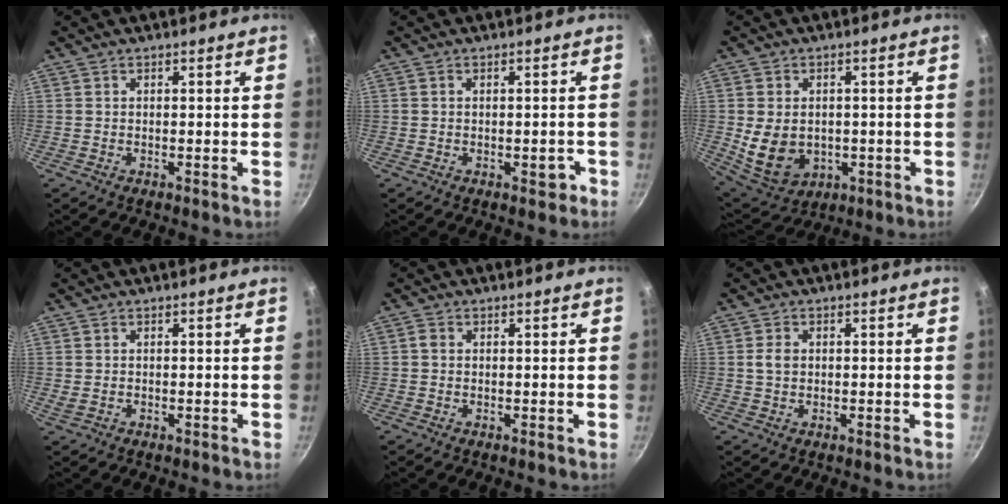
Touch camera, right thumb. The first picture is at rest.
{"total": 2.2, "force": [-0.8, 1.3, 1.6], "torque": [0.004, 0.016, -0.004]}
{"total": 10.7, "force": [-0.8, 8.1, 6.9], "torque": [-0.108, -0.011, 0.010]}
{"total": 1.0, "force": [-0.2, 0.7, 0.6], "torque": [-0.011, 0.000, 0.002]}
{"total": 1.1, "force": [0.1, 0.9, 0.5], "torque": [-0.008, 0.005, 0.000]}
{"total": 2.5, "force": [0.3, 1.9, 1.7], "torque": [-0.027, 0.004, 0.003]}